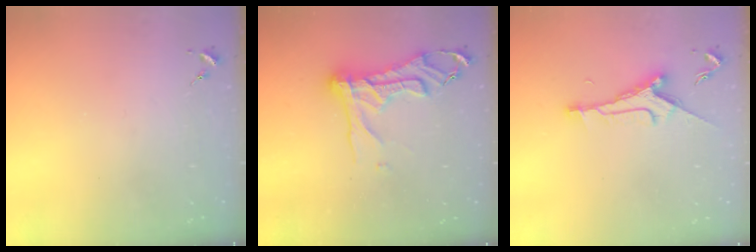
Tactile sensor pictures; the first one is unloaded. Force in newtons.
{"total": 16.8, "press": 16.7, "slide": 1.6}
{"total": 9.1, "press": 9.1, "slide": 0.8}